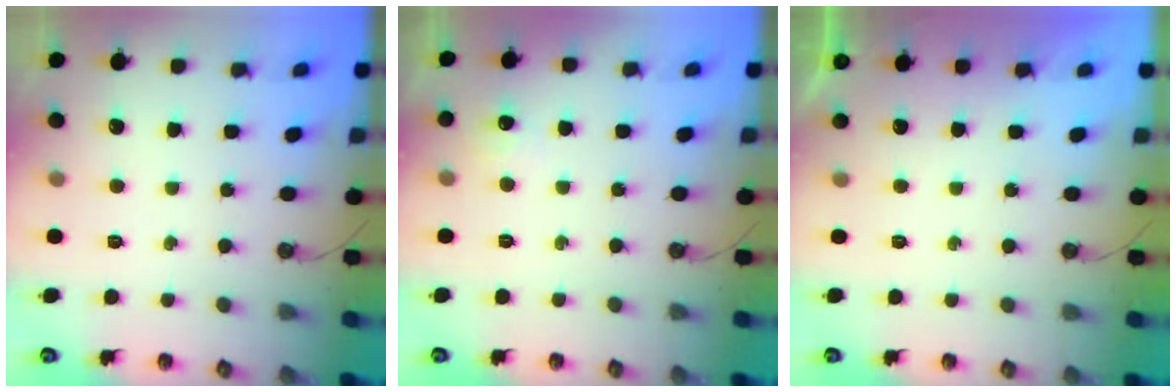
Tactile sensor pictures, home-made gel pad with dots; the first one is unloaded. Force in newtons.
{"total": 5.5, "press": 5.4, "slide": 0.7}
{"total": 0.0}